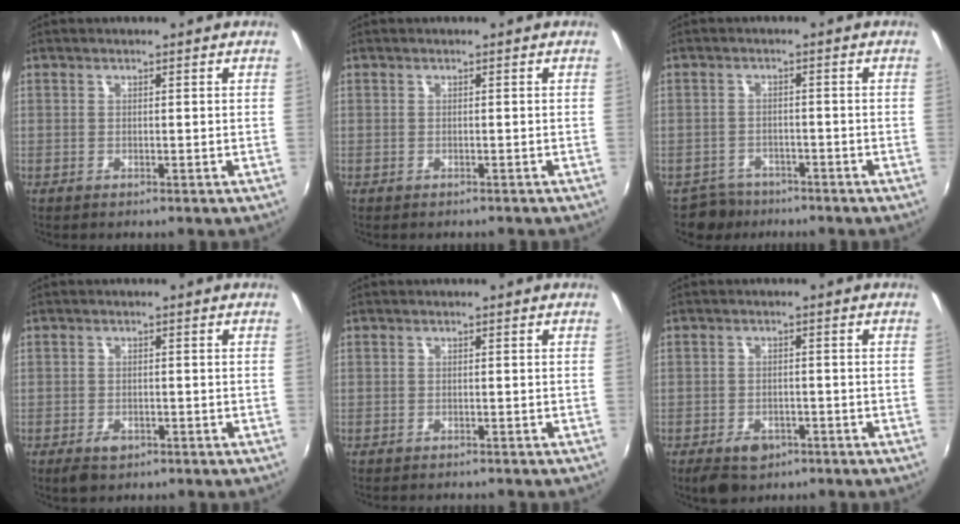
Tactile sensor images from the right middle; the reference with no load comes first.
{"total": 0.8, "force": [-0.7, 0.4, 0.2], "torque": [-0.006, -0.002, -0.008]}
{"total": 3.8, "force": [-3.0, 2.2, -0.3], "torque": [-0.008, 0.007, -0.053]}
{"total": 3.3, "force": [-2.0, 1.9, 1.7], "torque": [-0.039, -0.007, -0.032]}
{"total": 1.6, "force": [-1.5, 0.2, 0.5], "torque": [-0.014, -0.010, -0.022]}
{"total": 5.8, "force": [-3.7, 3.5, 2.7], "torque": [-0.065, -0.005, -0.052]}